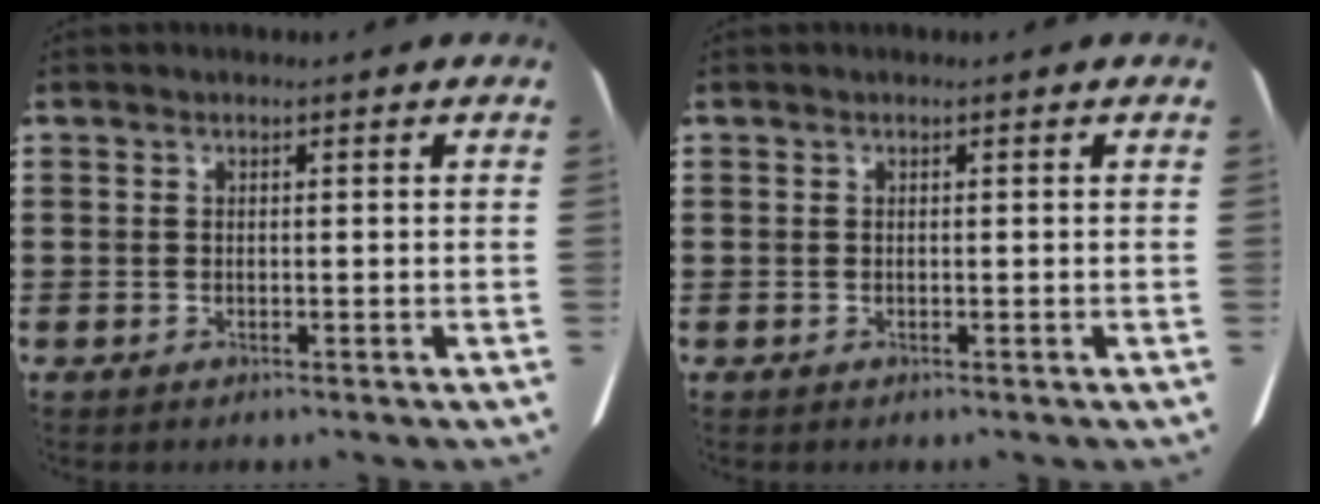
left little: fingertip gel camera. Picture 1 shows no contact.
{"total": 0.0}